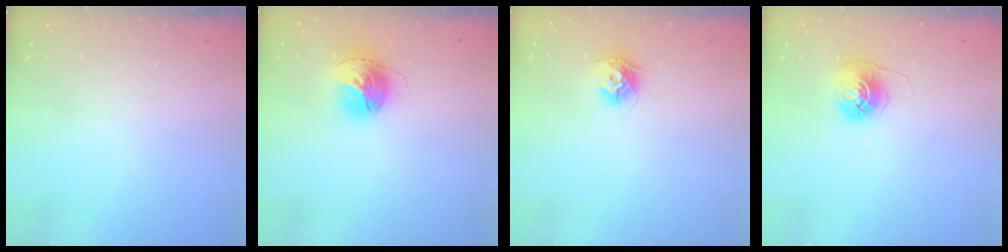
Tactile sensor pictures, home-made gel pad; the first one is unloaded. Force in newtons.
{"total": 14.3, "press": 14.3, "slide": 1.5}
{"total": 9.1, "press": 9.1, "slide": 0.3}
{"total": 6.1, "press": 6.1, "slide": 0.4}